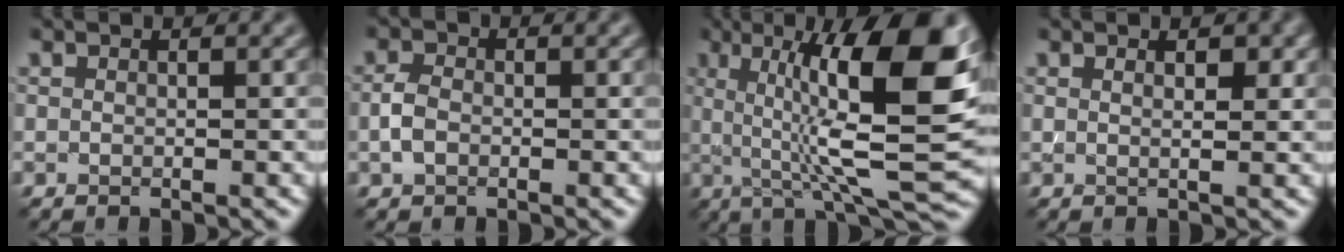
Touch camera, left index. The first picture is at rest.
{"total": 2.0, "force": [-0.6, 1.4, 1.3], "torque": [-0.029, 0.004, -0.018]}
{"total": 13.6, "force": [2.5, 3.1, 13.0], "torque": [-0.199, 0.005, 0.039]}
{"total": 1.6, "force": [0.8, 0.5, 1.3], "torque": [-0.013, 0.000, 0.010]}